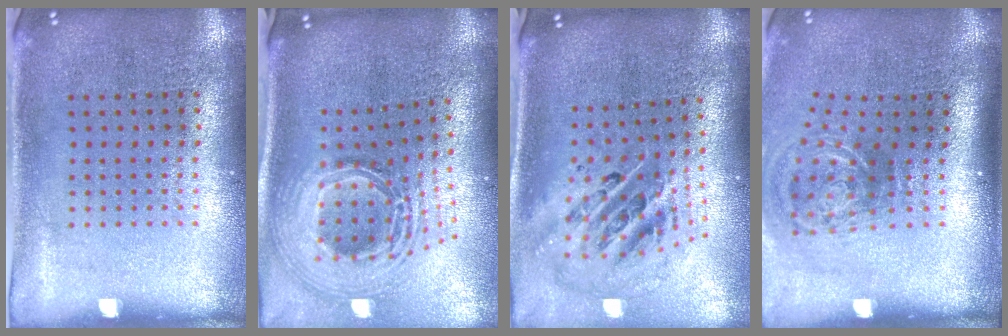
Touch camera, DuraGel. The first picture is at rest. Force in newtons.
{"total": 3.0, "press": 2.0, "slide": 2.2}
{"total": 2.8, "press": 1.9, "slide": 2.0}
{"total": 2.2, "press": 1.4, "slide": 1.7}